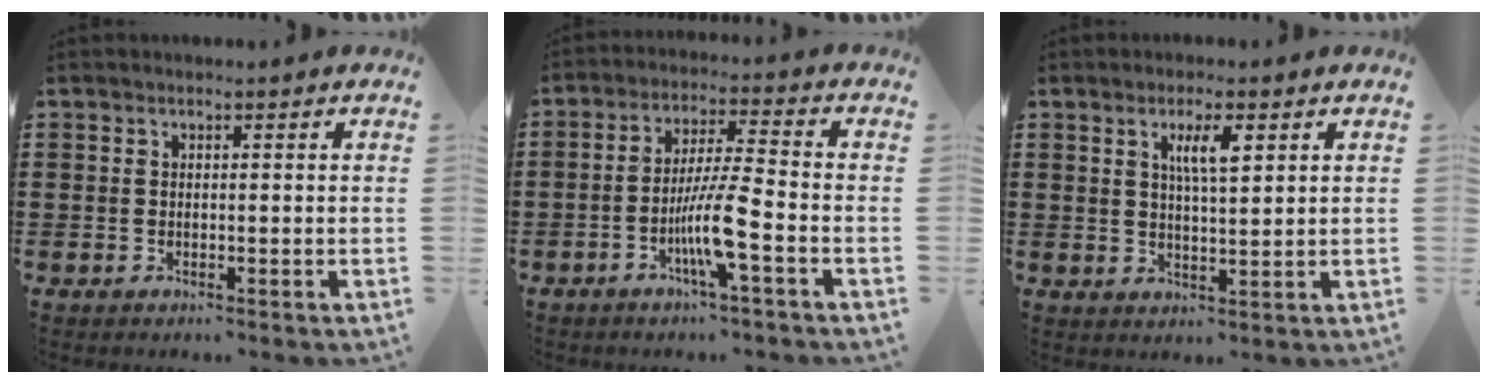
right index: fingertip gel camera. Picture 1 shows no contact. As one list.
[{"total": 7.9, "force": [-3.4, 0.3, 7.2], "torque": [-0.147, -0.013, -0.068]}, {"total": 4.3, "force": [1.8, 1.1, 3.7], "torque": [-0.070, 0.005, 0.025]}]